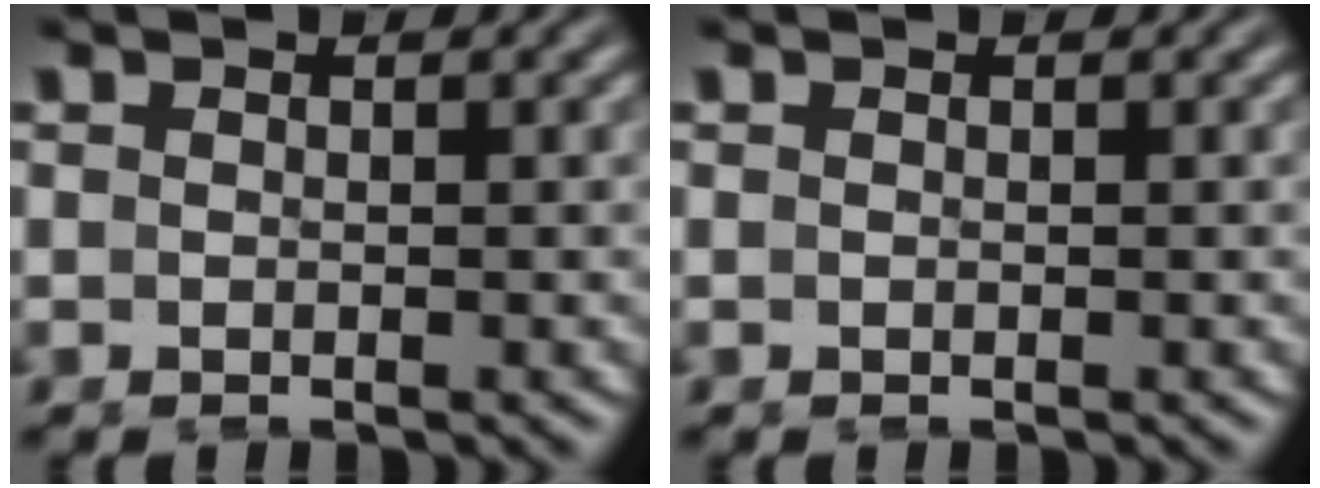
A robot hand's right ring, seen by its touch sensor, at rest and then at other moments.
{"total": 0.0}